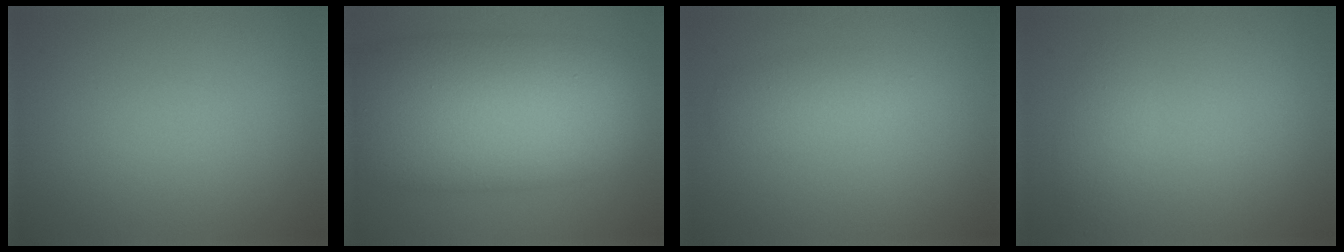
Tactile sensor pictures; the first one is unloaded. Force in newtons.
{"total": 14.2, "press": 14.2, "slide": 0.1}
{"total": 2.2, "press": 2.2, "slide": 0.0}
{"total": 1.4, "press": 1.4, "slide": 0.1}